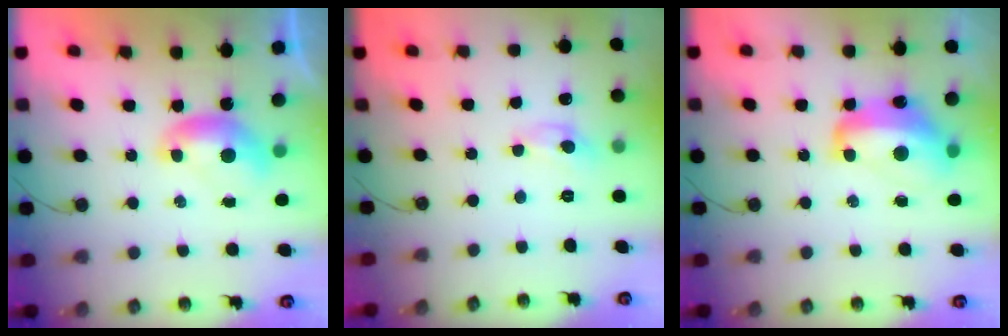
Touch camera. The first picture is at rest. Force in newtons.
{"total": 1.5, "press": 1.5, "slide": 0.2}
{"total": 8.9, "press": 8.9, "slide": 0.9}